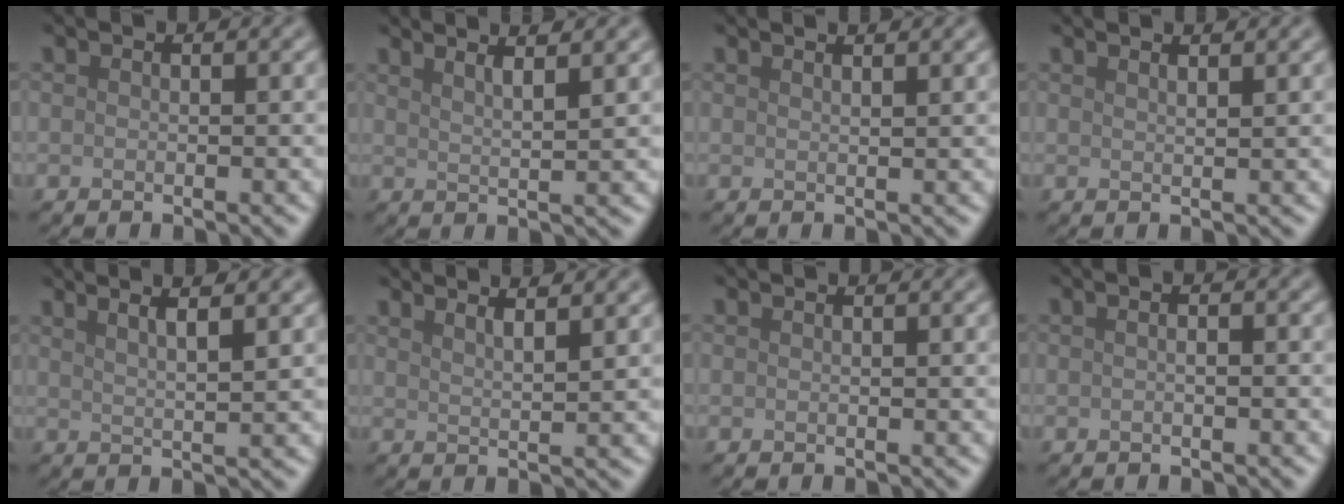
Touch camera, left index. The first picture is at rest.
{"total": 4.2, "force": [3.0, 1.1, 2.8], "torque": [-0.022, 0.020, 0.017]}
{"total": 2.4, "force": [1.9, 0.9, 1.3], "torque": [0.006, 0.009, -0.001]}
{"total": 2.0, "force": [1.6, 0.7, 1.1], "torque": [0.005, 0.005, 0.002]}
{"total": 4.5, "force": [2.8, 1.2, 3.3], "torque": [-0.028, 0.019, 0.019]}
{"total": 3.9, "force": [2.9, 1.1, 2.4], "torque": [-0.008, 0.020, 0.015]}
{"total": 0.0}
{"total": 1.5, "force": [0.3, 0.7, 1.3], "torque": [-0.005, -0.001, -0.013]}